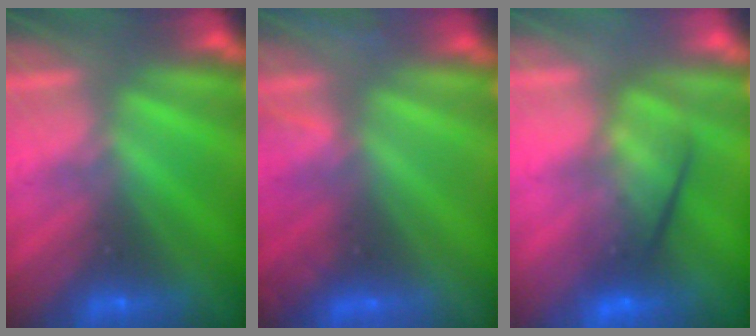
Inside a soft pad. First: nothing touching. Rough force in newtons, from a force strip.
{"total": 4.2}
{"total": 7.3}